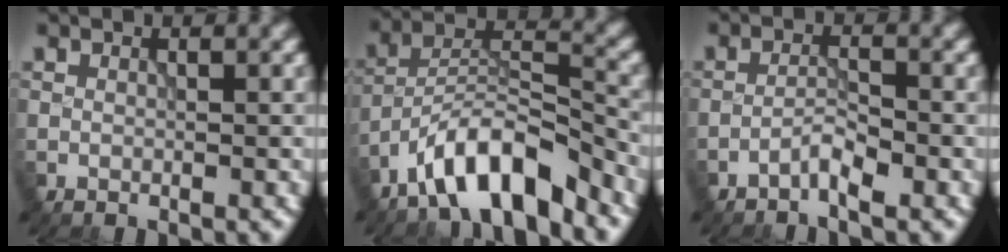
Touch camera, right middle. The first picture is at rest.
{"total": 8.3, "force": [-6.2, 2.3, 5.0], "torque": [-0.079, 0.011, -0.115]}
{"total": 1.9, "force": [-1.5, 0.2, 1.2], "torque": [-0.021, 0.007, -0.032]}